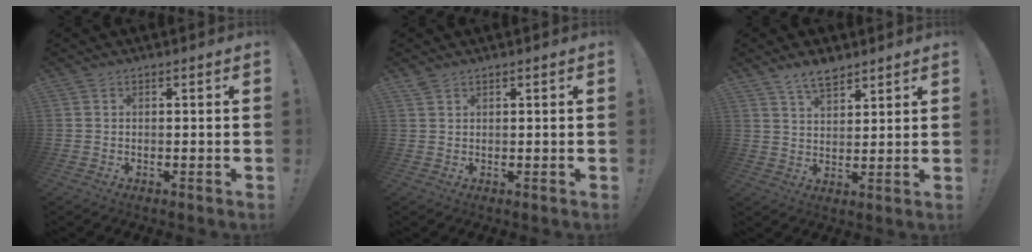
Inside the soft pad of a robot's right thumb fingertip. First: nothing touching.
{"total": 1.6, "force": [1.3, 0.6, 0.7], "torque": [-0.014, -0.002, 0.025]}
{"total": 6.7, "force": [5.3, 2.8, 3.0], "torque": [-0.058, -0.025, 0.098]}